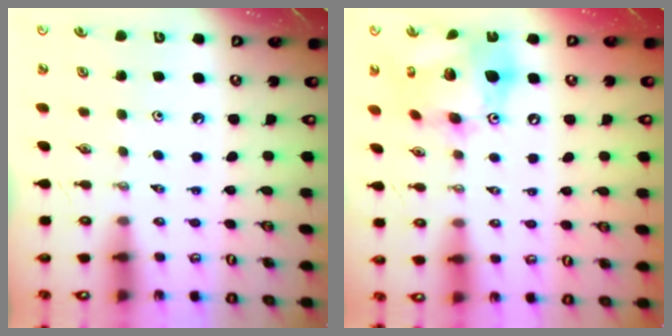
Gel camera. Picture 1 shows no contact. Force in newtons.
{"total": 18.4, "press": 18.3, "slide": 2.0}